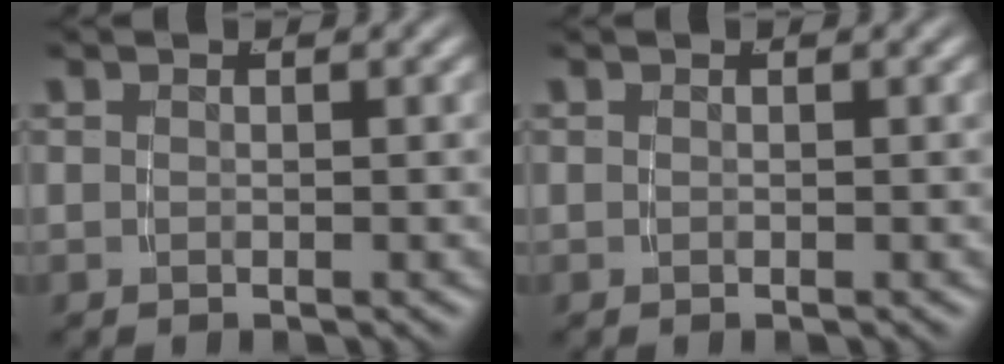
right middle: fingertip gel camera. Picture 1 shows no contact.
{"total": 0.0}